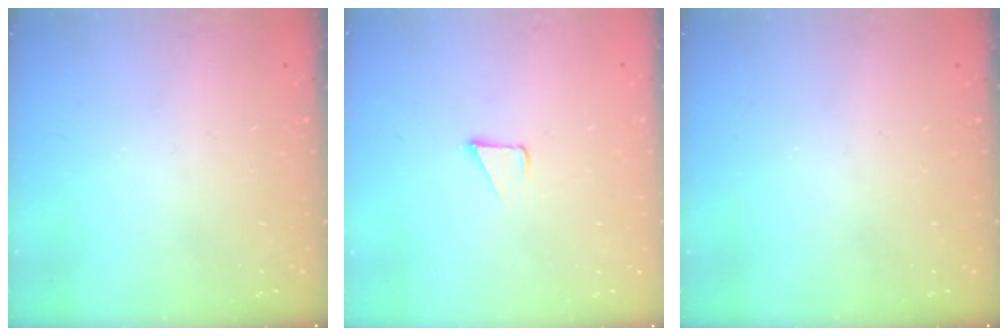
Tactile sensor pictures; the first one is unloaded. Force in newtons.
{"total": 2.4, "press": 2.4, "slide": 0.2}
{"total": 0.0}